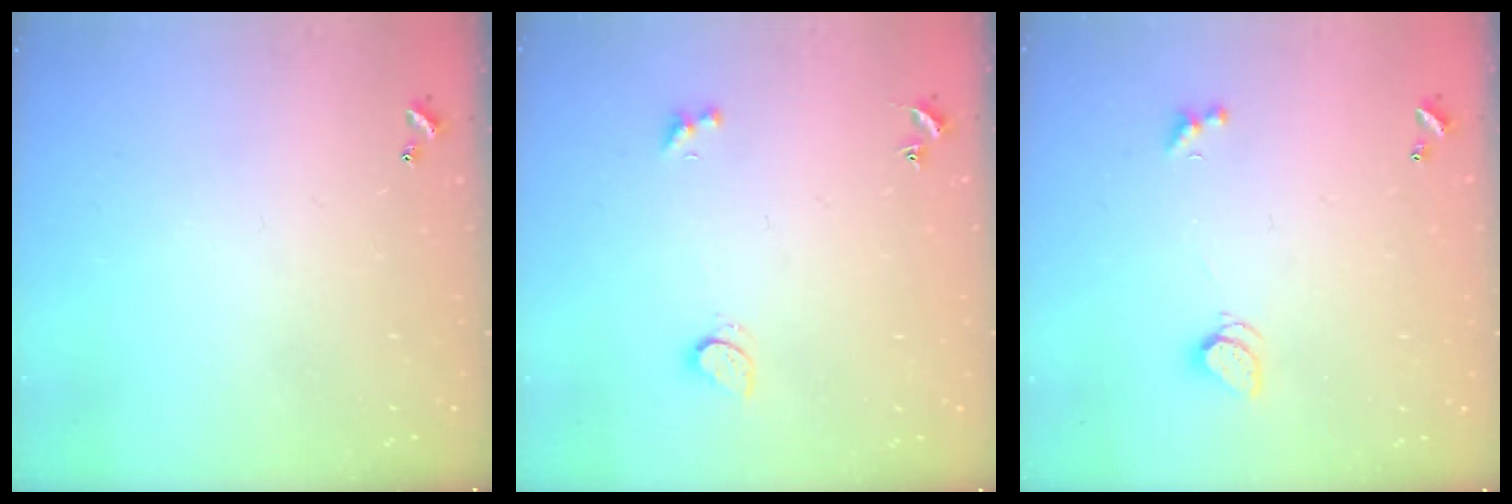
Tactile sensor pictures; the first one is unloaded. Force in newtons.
{"total": 1.8, "press": 1.7, "slide": 0.6}
{"total": 1.8, "press": 1.8, "slide": 0.5}